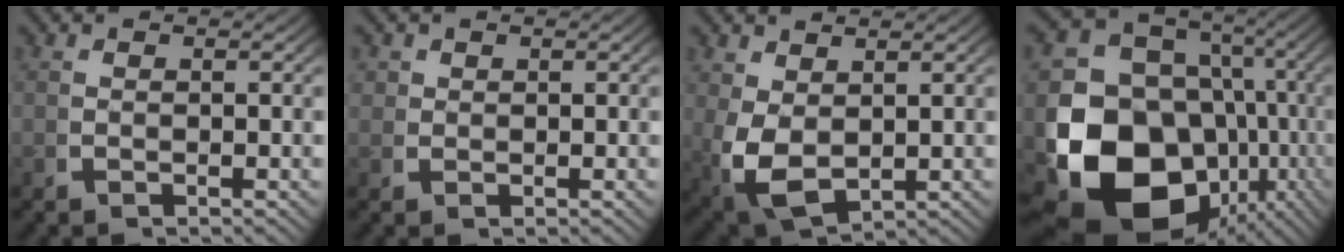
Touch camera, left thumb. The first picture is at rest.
{"total": 1.5, "force": [0.9, 1.2, 0.4], "torque": [-0.011, -0.008, 0.020]}
{"total": 6.5, "force": [-0.5, 4.5, 4.6], "torque": [-0.123, -0.042, 0.022]}
{"total": 23.5, "force": [-5.6, 17.5, 14.6], "torque": [-0.294, -0.093, -0.059]}